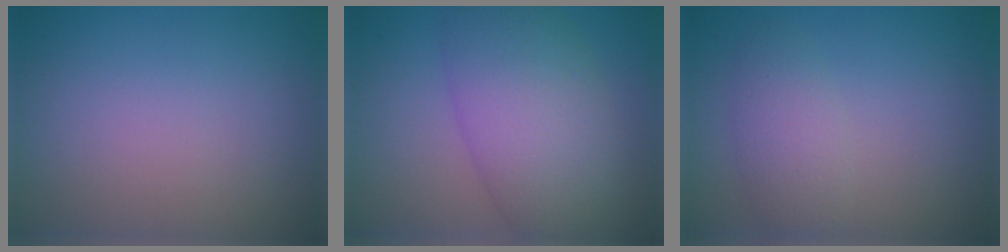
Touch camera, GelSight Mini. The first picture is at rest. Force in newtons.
{"total": 8.5, "press": 8.5, "slide": 0.3}
{"total": 2.7, "press": 2.7, "slide": 0.0}